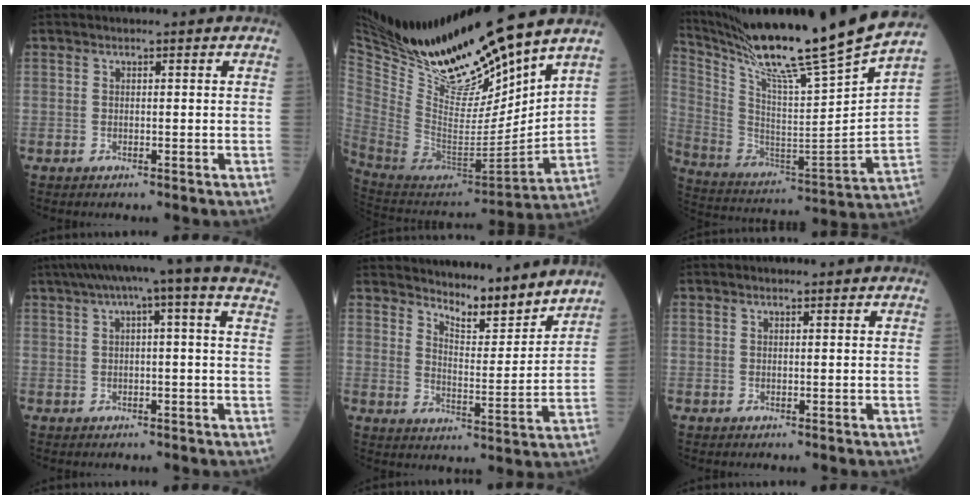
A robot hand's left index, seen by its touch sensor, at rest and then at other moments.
{"total": 22.1, "force": [19.4, 0.5, 10.6], "torque": [-0.191, -0.049, 0.356]}
{"total": 26.9, "force": [22.6, -2.3, 14.5], "torque": [-0.261, -0.073, 0.357]}
{"total": 12.1, "force": [8.3, 0.2, 8.8], "torque": [-0.141, 0.051, 0.094]}
{"total": 9.6, "force": [9.3, 0.7, 2.0], "torque": [-0.044, -0.014, 0.140]}
{"total": 1.0, "force": [1.0, 0.2, 0.2], "torque": [-0.008, 0.010, 0.017]}